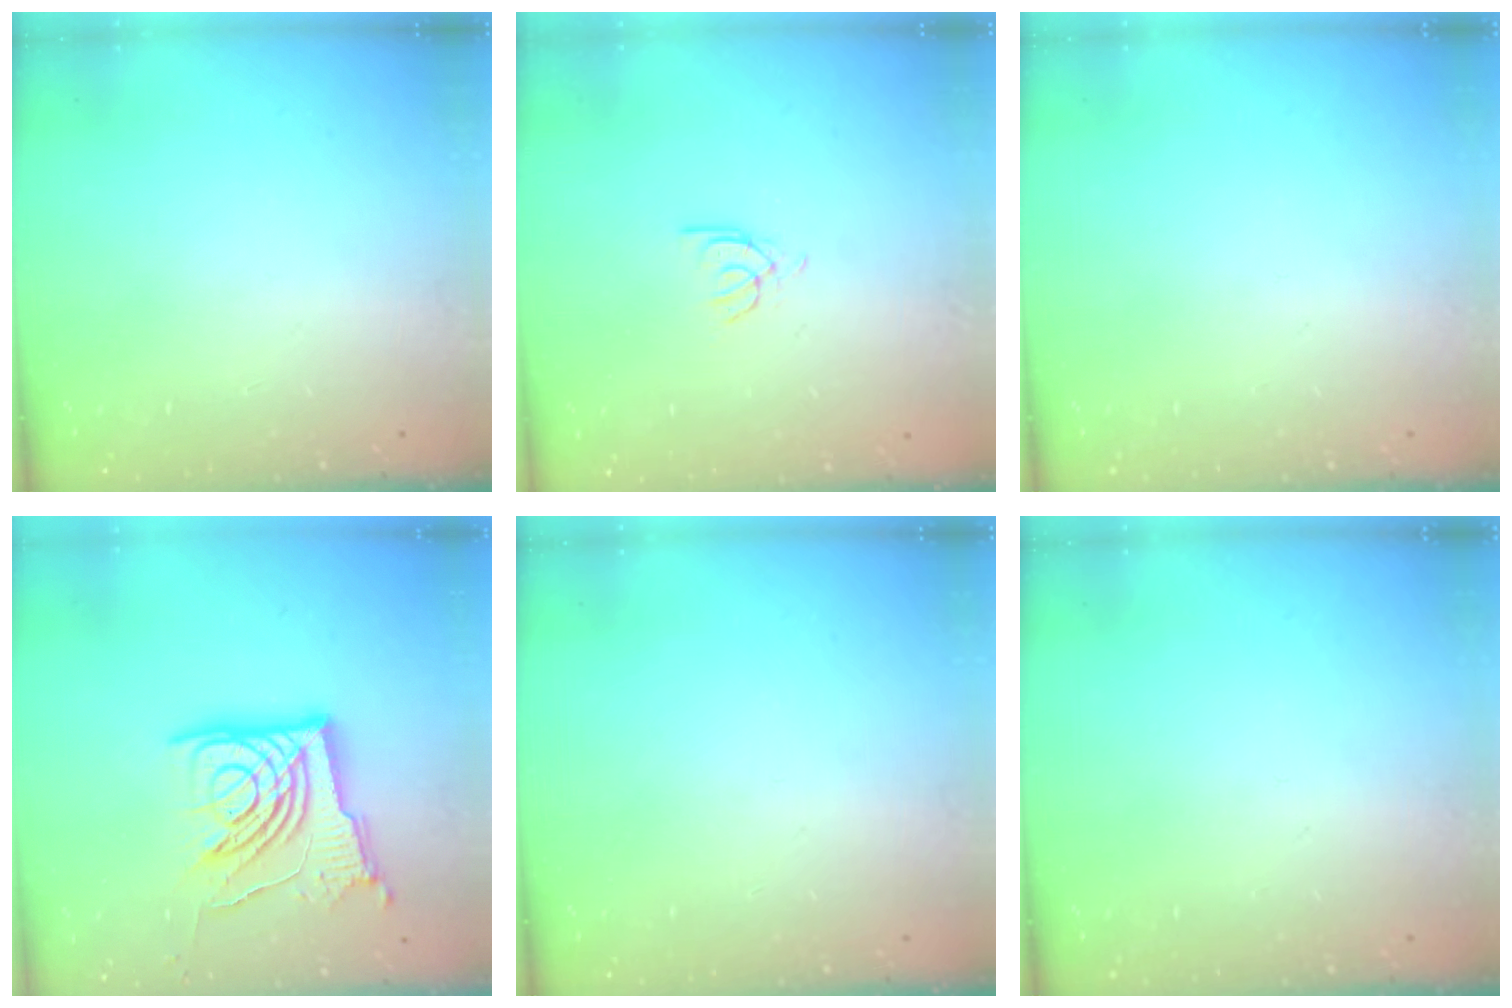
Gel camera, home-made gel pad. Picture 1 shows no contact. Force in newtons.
{"total": 2.4, "press": 2.4, "slide": 0.2}
{"total": 0.0}
{"total": 15.8, "press": 15.7, "slide": 1.5}
{"total": 0.0}
{"total": 0.0}